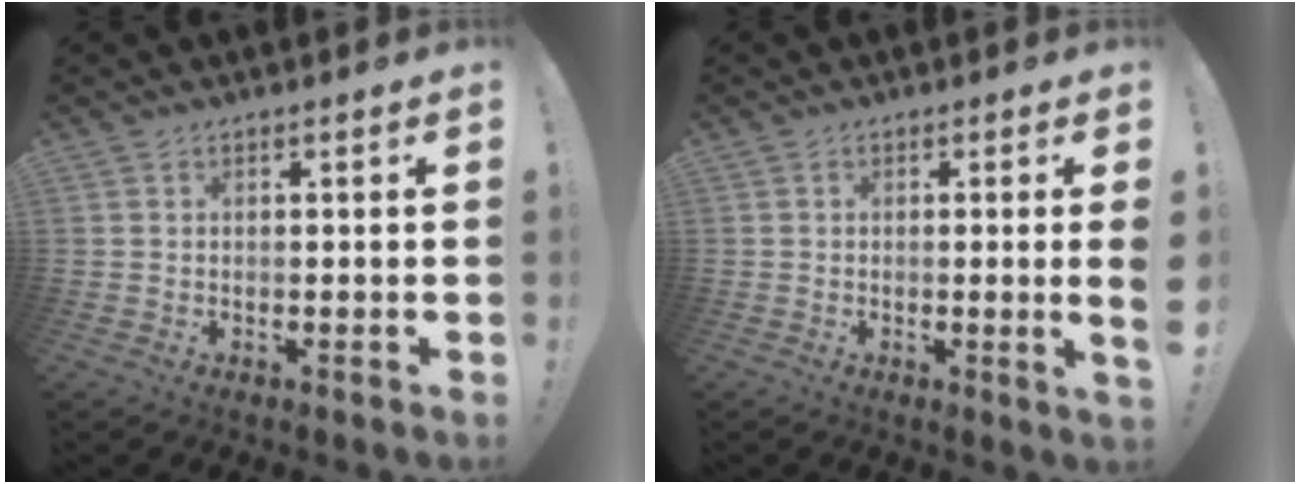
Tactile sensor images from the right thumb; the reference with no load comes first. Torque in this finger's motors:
{"motor_torque": [-0.20, 0.10, 0.45, -0.08, 0.00]}